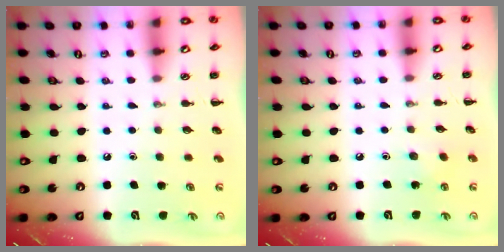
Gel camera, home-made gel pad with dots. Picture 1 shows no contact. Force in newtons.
{"total": 2.6, "press": 2.4, "slide": 0.9}